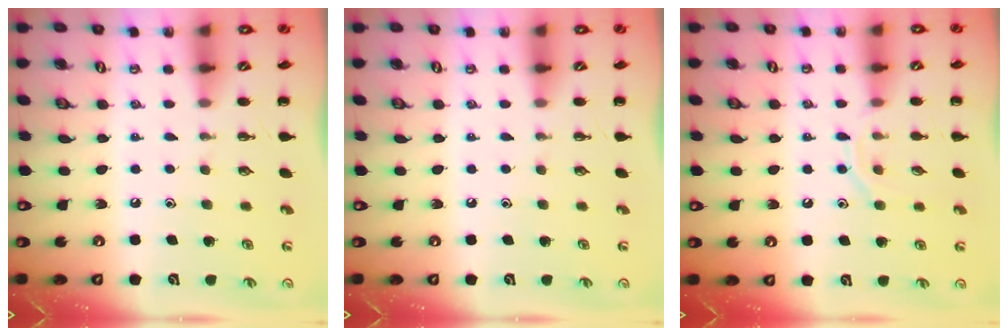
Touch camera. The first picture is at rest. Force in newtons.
{"total": 0.0}
{"total": 7.0, "press": 6.9, "slide": 1.0}